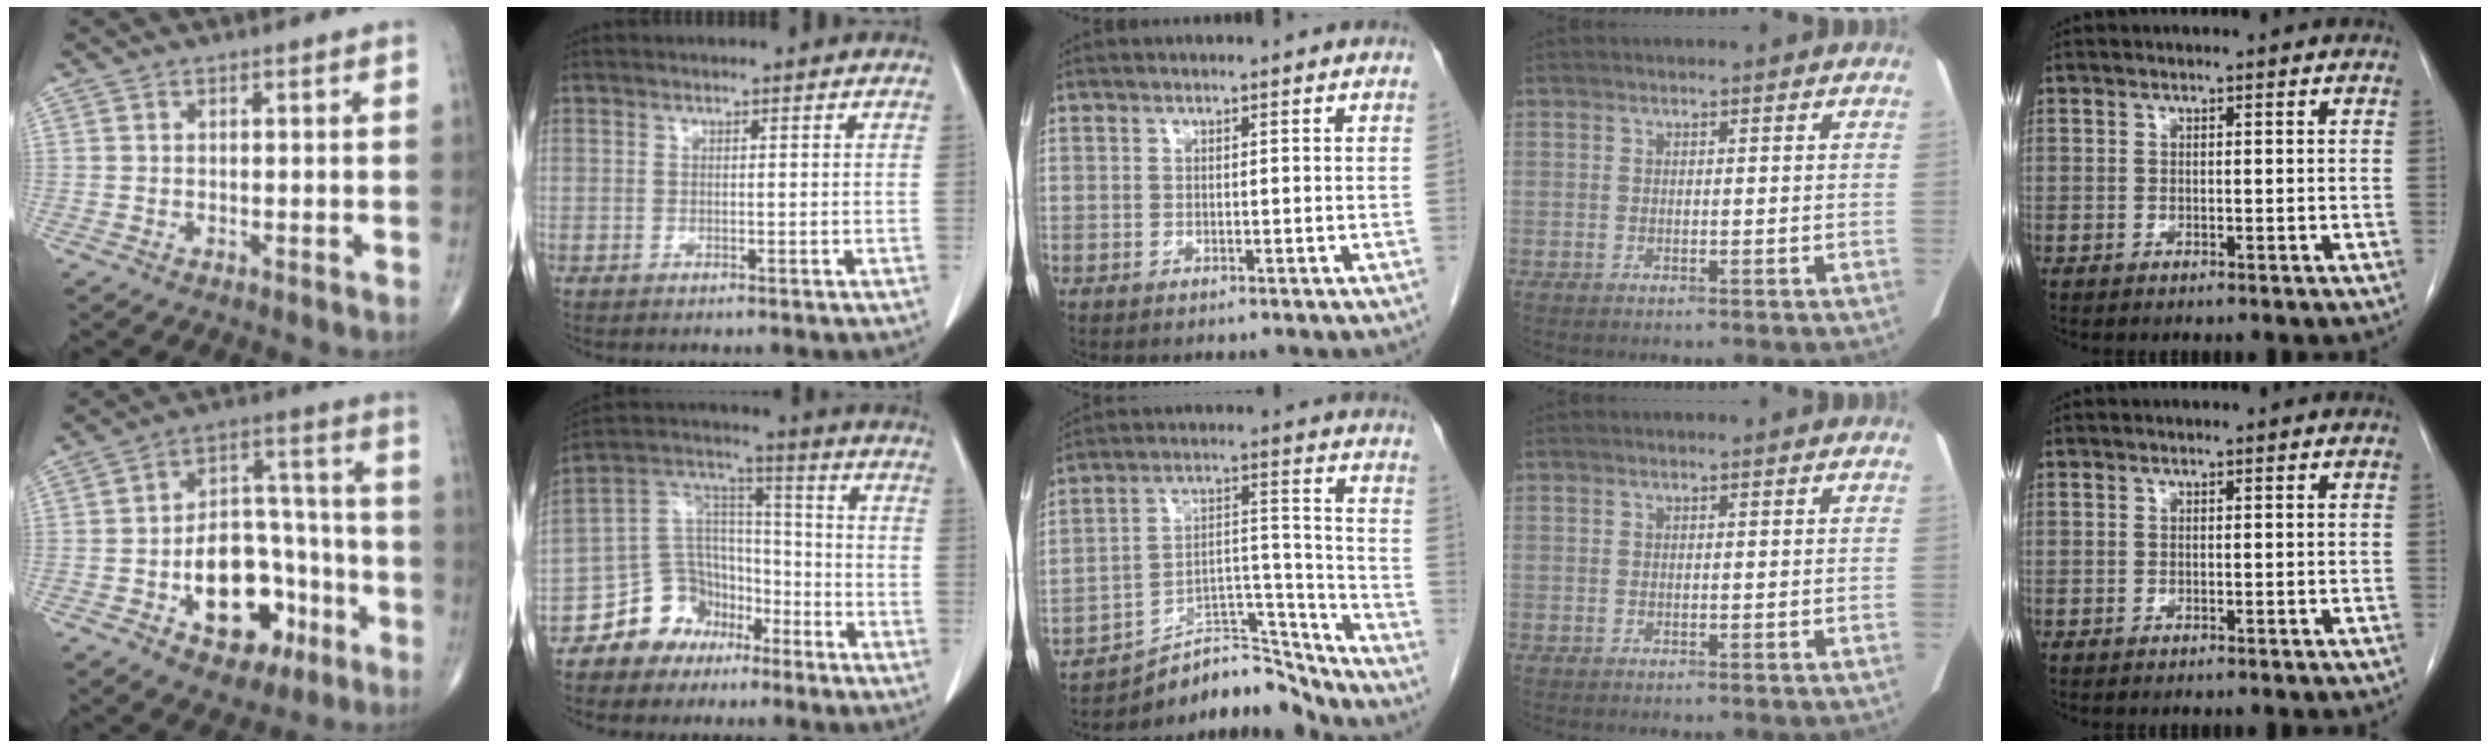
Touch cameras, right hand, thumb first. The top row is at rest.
{"thumb": {"total": 17.6, "force": [-6.5, 11.2, 11.9], "torque": [-0.132, 0.060, -0.090]}, "index": {"total": 10.3, "force": [-6.7, 7.4, 2.2], "torque": [-0.041, 0.053, -0.120]}, "middle": {"total": 12.0, "force": [-11.6, 2.5, 1.3], "torque": [-0.004, 0.059, -0.191]}}